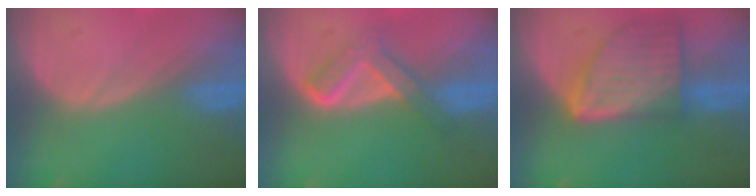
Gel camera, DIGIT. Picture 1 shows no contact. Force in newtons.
{"total": 5.1, "press": 5.0, "slide": 0.8}
{"total": 9.3, "press": 9.3, "slide": 0.5}